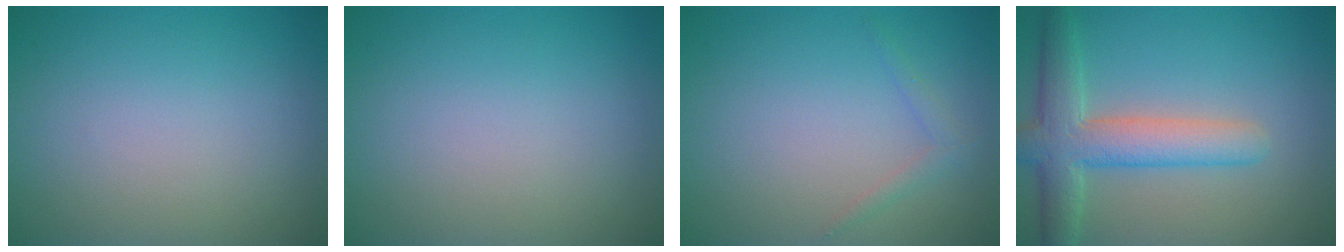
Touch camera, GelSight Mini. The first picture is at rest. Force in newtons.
{"total": 0.0}
{"total": 1.1, "press": 1.1, "slide": 0.1}
{"total": 5.8, "press": 5.8, "slide": 0.4}